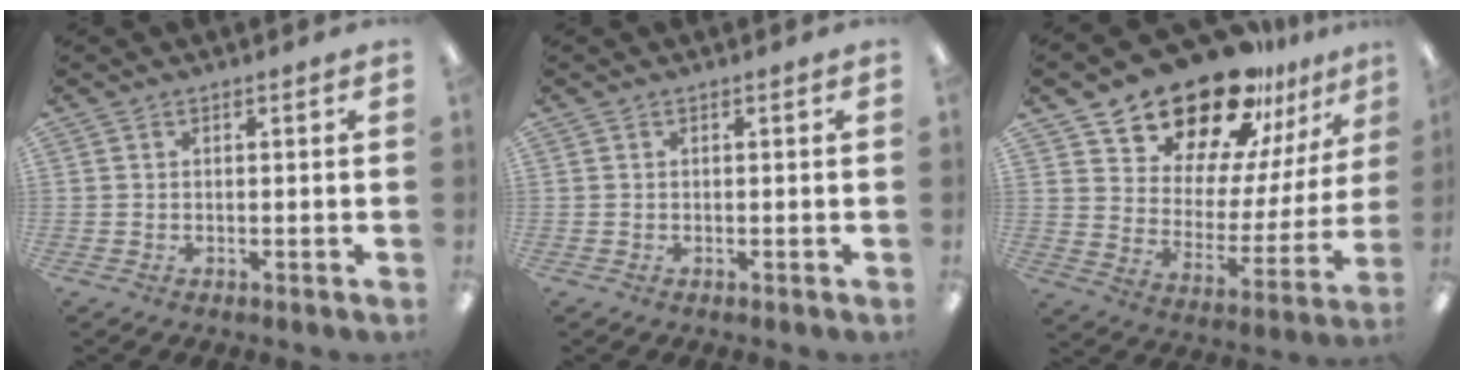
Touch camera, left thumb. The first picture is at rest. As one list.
[{"total": 0.0}, {"total": 22.0, "force": [18.9, 8.6, 7.1], "torque": [-0.125, -0.144, 0.338]}]